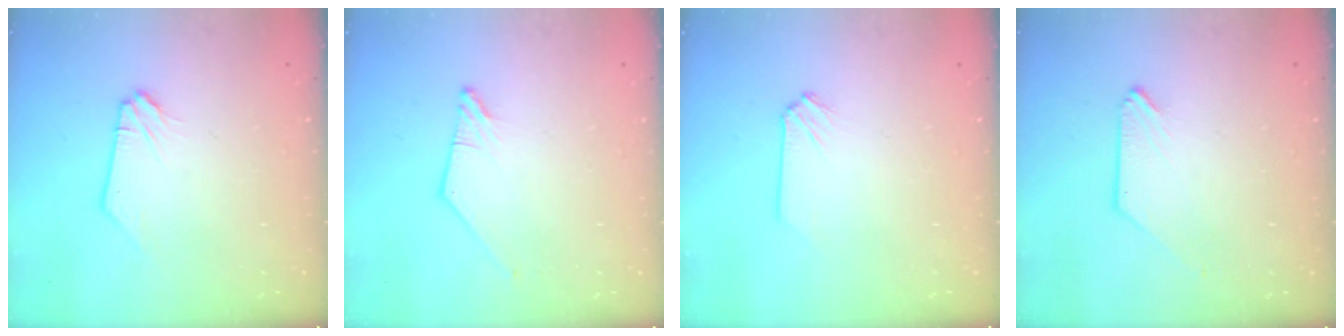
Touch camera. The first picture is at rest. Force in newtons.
{"total": 0.8, "press": 0.8, "slide": 0.2}
{"total": 0.0}
{"total": 0.0}